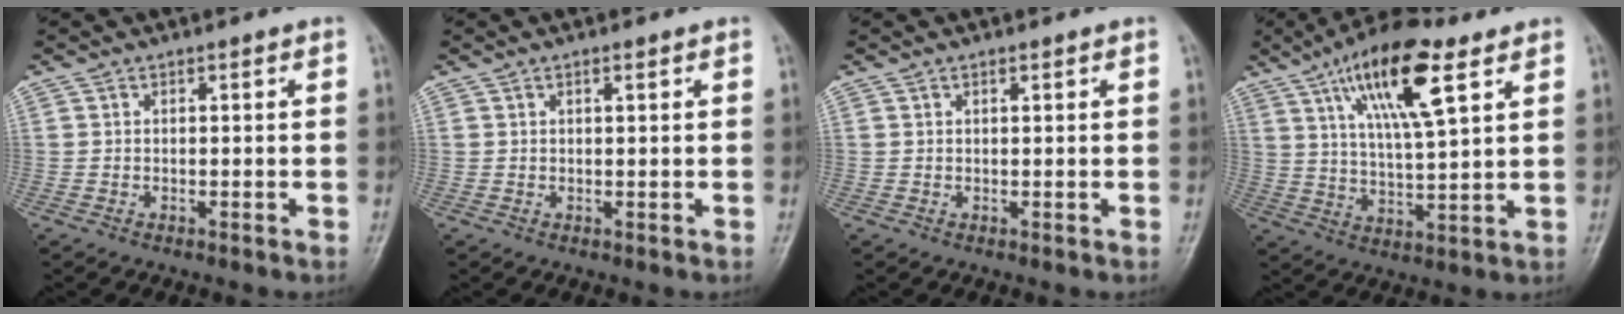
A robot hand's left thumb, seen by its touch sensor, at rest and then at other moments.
{"total": 0.9, "force": [0.5, 0.2, 0.7], "torque": [-0.012, 0.000, 0.007]}
{"total": 0.6, "force": [0.4, 0.2, 0.4], "torque": [-0.007, -0.001, 0.006]}
{"total": 15.7, "force": [7.7, 4.5, 12.9], "torque": [-0.212, -0.020, 0.134]}